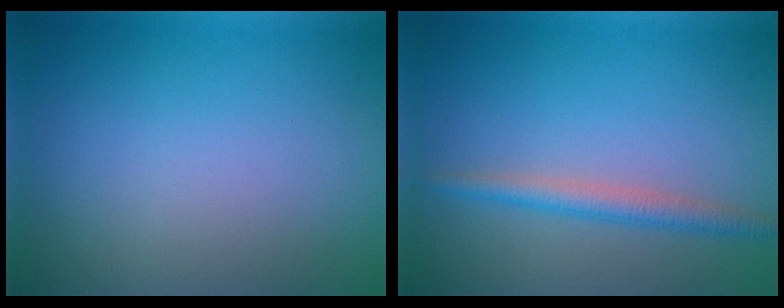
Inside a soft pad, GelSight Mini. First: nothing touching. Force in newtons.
{"total": 2.4, "press": 2.4, "slide": 0.0}